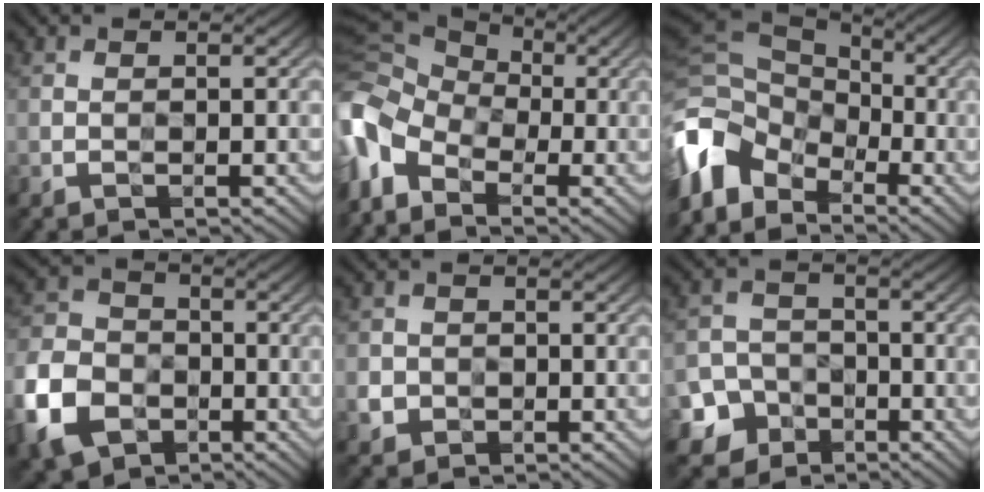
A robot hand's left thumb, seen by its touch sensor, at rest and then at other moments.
{"total": 10.0, "force": [-4.4, 6.5, 6.2], "torque": [-0.177, -0.023, -0.095]}
{"total": 11.6, "force": [-5.0, 8.2, 6.4], "torque": [-0.184, -0.025, -0.100]}
{"total": 10.5, "force": [-4.5, 7.9, 5.2], "torque": [-0.146, -0.029, -0.101]}
{"total": 2.2, "force": [-0.7, 2.1, 0.0], "torque": [0.005, -0.004, -0.018]}
{"total": 6.6, "force": [-3.9, 5.2, 1.3], "torque": [-0.032, -0.017, -0.088]}